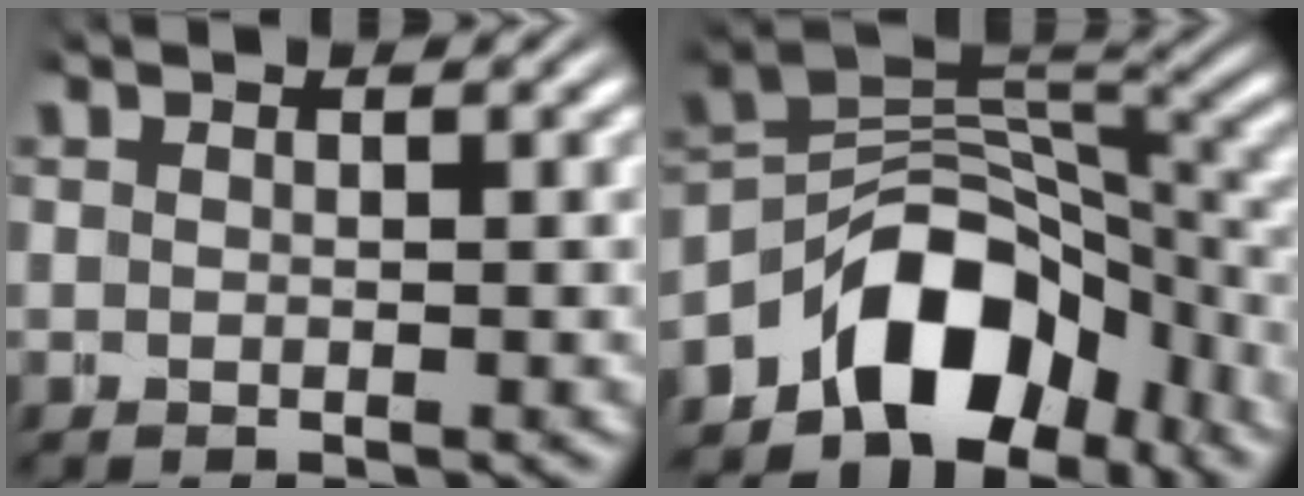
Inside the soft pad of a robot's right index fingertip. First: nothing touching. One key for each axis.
{"total": 10.7, "fx": -4.0, "fy": 7.1, "fz": 6.9, "tx": -0.128, "ty": -0.025, "tz": -0.062}